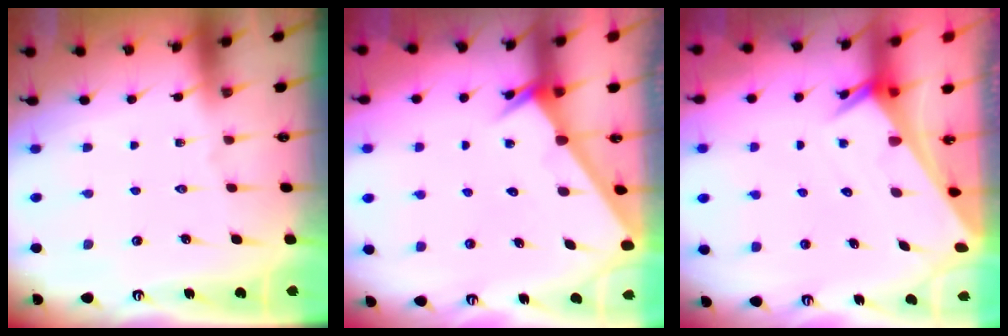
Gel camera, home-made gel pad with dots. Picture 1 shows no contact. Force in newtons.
{"total": 2.6, "press": 2.6, "slide": 0.0}
{"total": 2.5, "press": 2.5, "slide": 0.2}